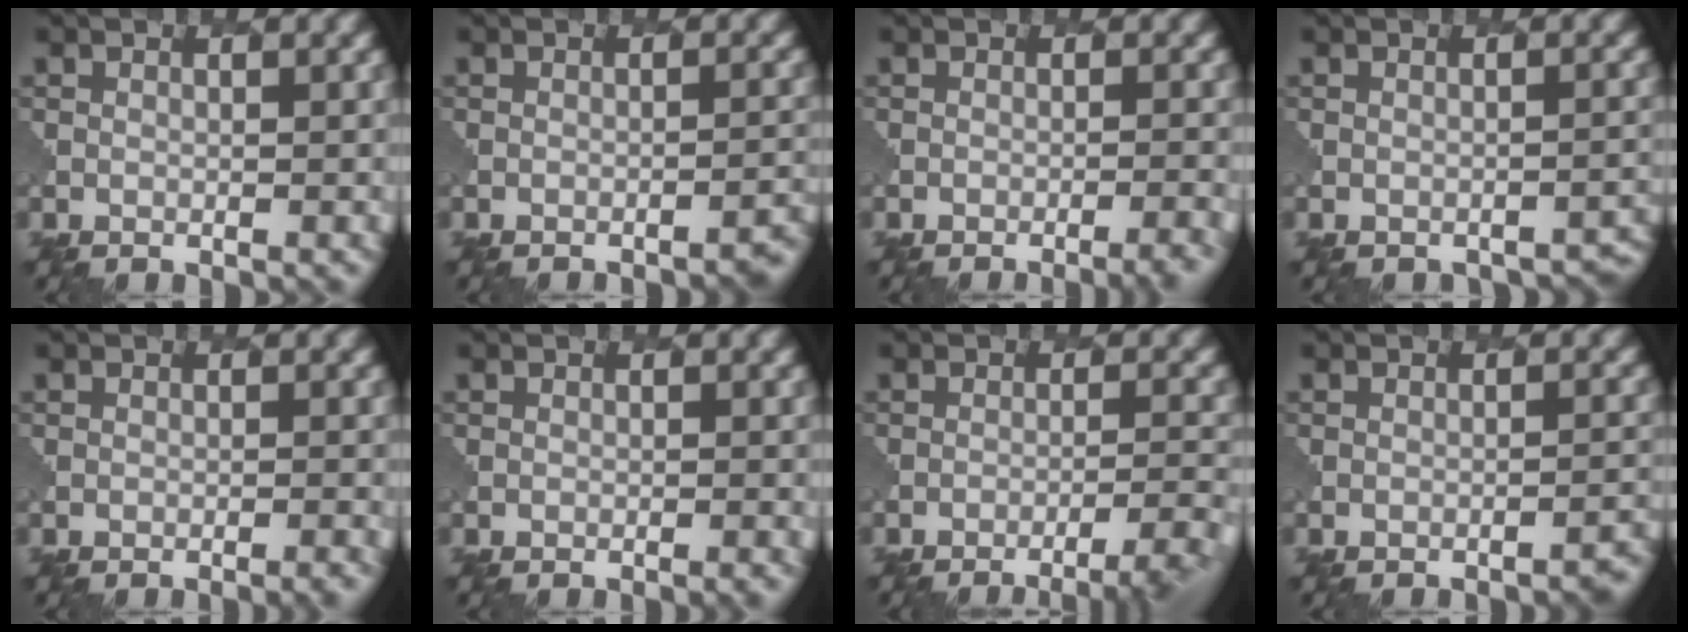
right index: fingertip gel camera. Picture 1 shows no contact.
{"total": 3.1, "force": [-2.7, 0.6, 1.4], "torque": [-0.014, 0.017, -0.037]}
{"total": 3.4, "force": [-2.5, 0.8, 2.1], "torque": [-0.018, 0.009, -0.035]}
{"total": 2.9, "force": [-2.8, 0.6, 0.5], "torque": [-0.004, 0.012, -0.030]}
{"total": 1.4, "force": [-0.9, 0.3, 1.0], "torque": [-0.004, 0.007, -0.017]}
{"total": 0.8, "force": [-0.5, 0.2, 0.6], "torque": [-0.001, 0.004, -0.010]}
{"total": 4.7, "force": [-3.2, 1.1, 3.2], "torque": [-0.044, 0.005, -0.045]}
{"total": 2.8, "force": [-2.4, 0.5, 1.3], "torque": [-0.012, 0.015, -0.034]}